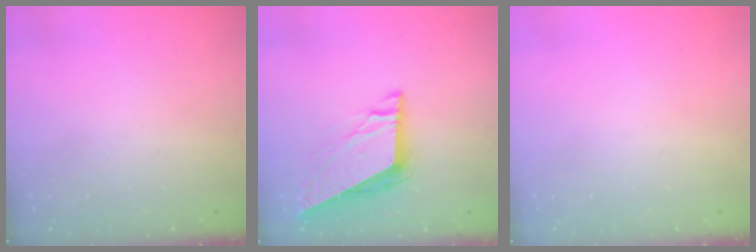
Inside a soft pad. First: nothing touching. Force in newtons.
{"total": 8.9, "press": 8.8, "slide": 1.4}
{"total": 0.0}